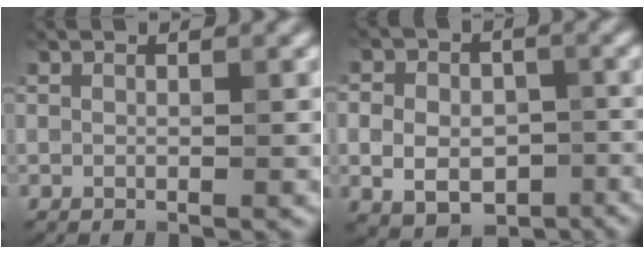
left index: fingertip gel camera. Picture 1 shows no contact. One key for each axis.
{"total": 6.8, "fx": -1.5, "fy": 5.3, "fz": 4.0, "tx": -0.052, "ty": -0.015, "tz": -0.026}